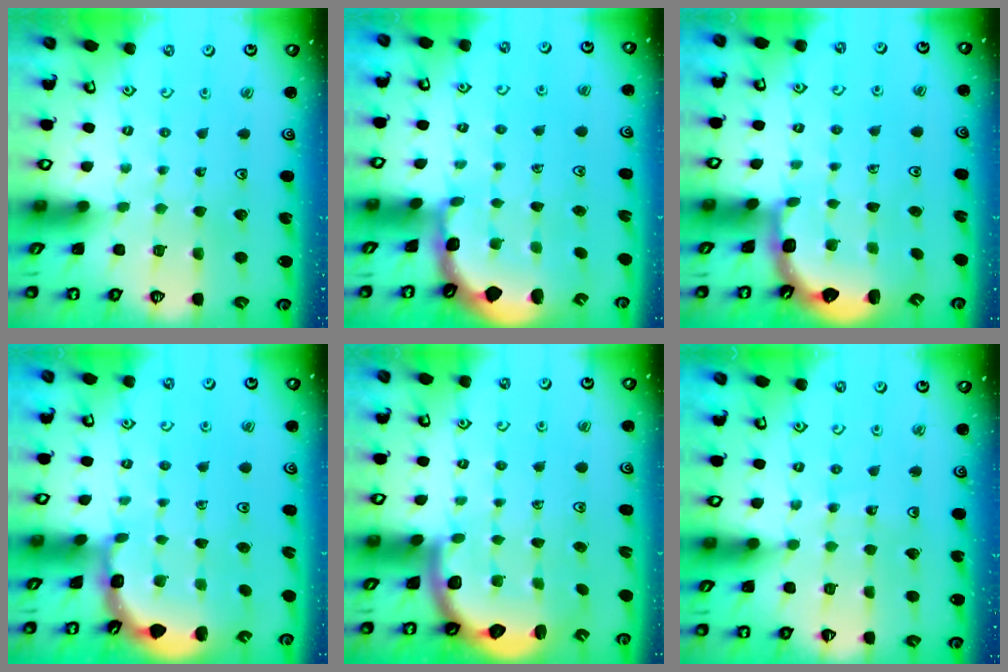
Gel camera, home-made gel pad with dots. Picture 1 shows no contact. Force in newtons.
{"total": 1.8, "press": 1.7, "slide": 0.5}
{"total": 2.3, "press": 1.8, "slide": 1.3}
{"total": 1.9, "press": 1.9, "slide": 0.6}
{"total": 2.7, "press": 2.4, "slide": 1.2}
{"total": 3.4, "press": 3.4, "slide": 0.3}